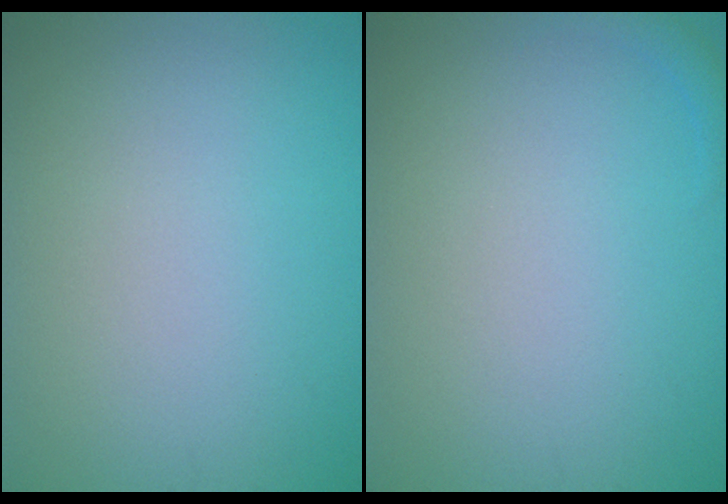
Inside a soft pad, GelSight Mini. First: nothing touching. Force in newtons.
{"total": 0.7, "press": 0.7, "slide": 0.1}